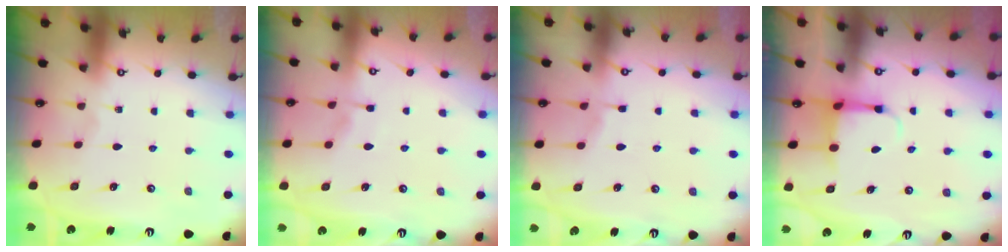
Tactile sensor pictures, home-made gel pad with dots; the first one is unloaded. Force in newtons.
{"total": 2.6, "press": 2.5, "slide": 0.6}
{"total": 3.3, "press": 3.3, "slide": 0.6}
{"total": 4.0, "press": 3.8, "slide": 1.2}